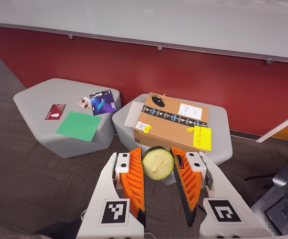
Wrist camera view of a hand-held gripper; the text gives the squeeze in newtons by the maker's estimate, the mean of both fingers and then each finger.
{"total": 11.8, "left": 12.4, "right": 11.3}